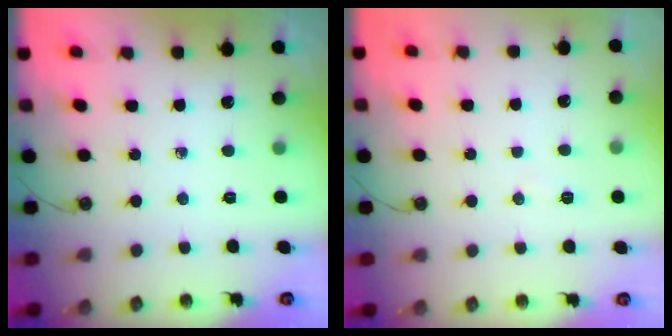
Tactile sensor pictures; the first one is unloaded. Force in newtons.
{"total": 3.4, "press": 3.4, "slide": 0.5}